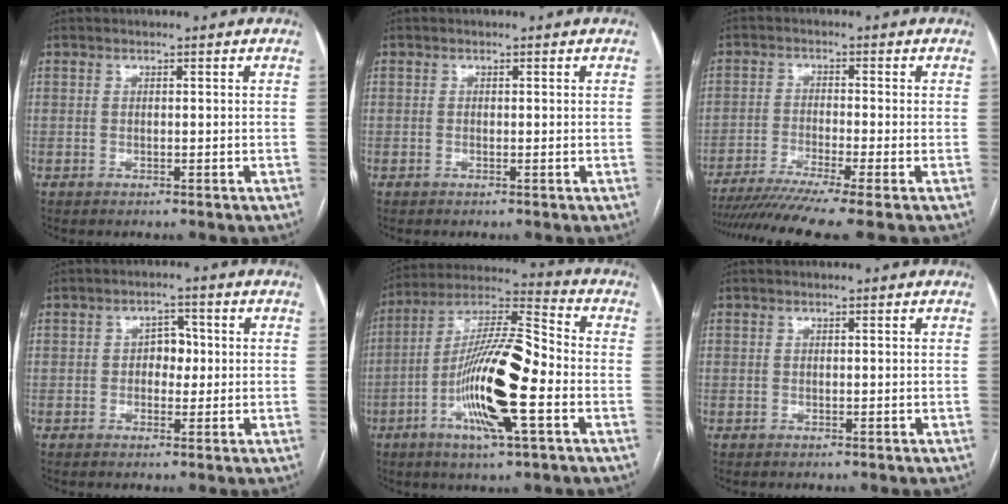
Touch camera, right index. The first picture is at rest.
{"total": 0.0}
{"total": 11.0, "force": [-8.8, -1.8, 6.2], "torque": [-0.085, -0.028, -0.139]}
{"total": 3.2, "force": [0.0, 2.2, 2.4], "torque": [-0.028, 0.010, -0.001]}
{"total": 17.0, "force": [-4.7, 2.3, 16.1], "torque": [-0.311, 0.001, -0.085]}
{"total": 0.0}